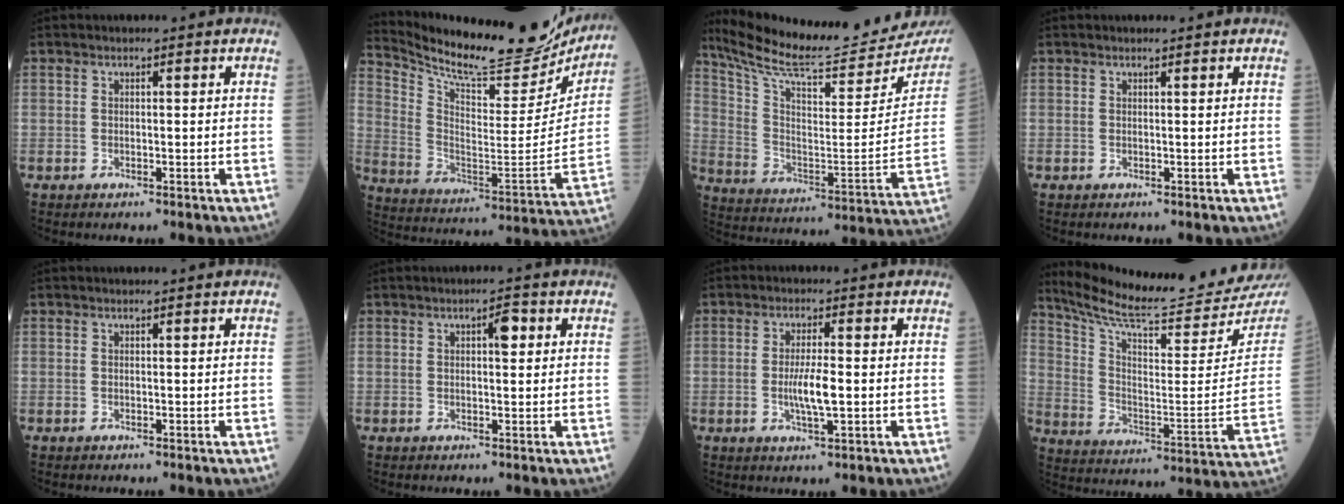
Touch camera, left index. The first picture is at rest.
{"total": 23.0, "force": [21.1, 4.8, 7.7], "torque": [-0.143, -0.055, 0.309]}
{"total": 25.1, "force": [23.2, 1.7, 9.6], "torque": [-0.174, -0.089, 0.336]}
{"total": 0.7, "force": [0.7, 0.0, 0.1], "torque": [-0.007, 0.002, 0.011]}
{"total": 0.0}
{"total": 2.4, "force": [0.9, 0.7, 2.1], "torque": [-0.034, 0.005, 0.012]}
{"total": 4.6, "force": [-0.5, 0.5, 4.5], "torque": [-0.091, -0.007, -0.009]}
{"total": 22.5, "force": [21.2, 0.0, 7.6], "torque": [-0.141, -0.100, 0.304]}